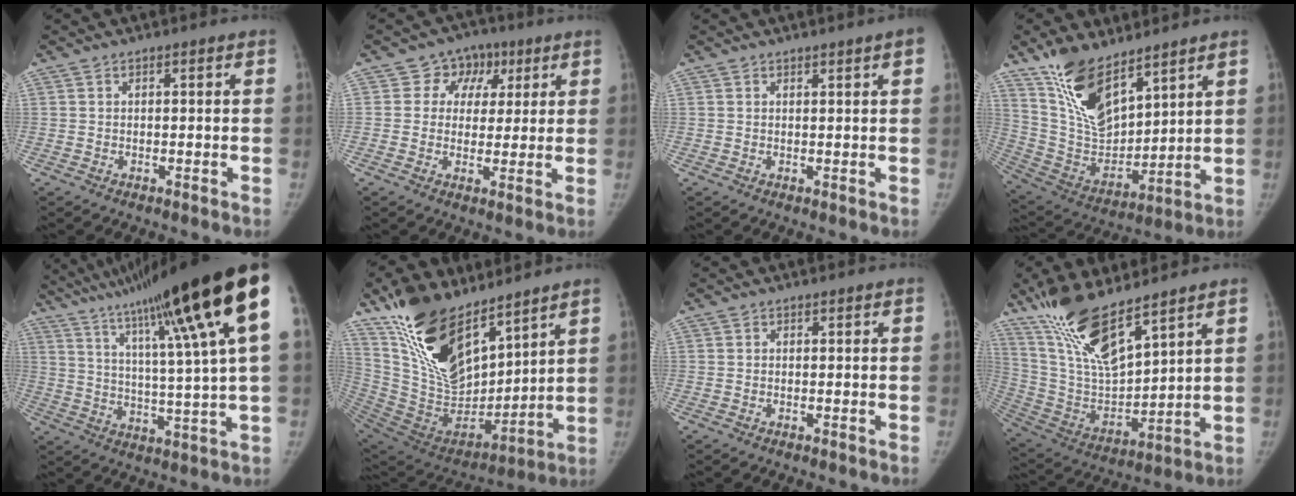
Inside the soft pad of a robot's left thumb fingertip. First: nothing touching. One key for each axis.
{"total": 7.3, "fx": 2.8, "fy": 6.4, "fz": 2.3, "tx": 0.009, "ty": 0.001, "tz": 0.036}
{"total": 2.4, "fx": 1.3, "fy": 0.0, "fz": 2.0, "tx": -0.029, "ty": 0.000, "tz": 0.018}
{"total": 16.5, "fx": 11.5, "fy": 7.1, "fz": 9.5, "tx": -0.133, "ty": -0.066, "tz": 0.233}
{"total": 25.9, "fx": 14.7, "fy": 0.9, "fz": 21.3, "tx": -0.329, "ty": -0.044, "tz": 0.224}
{"total": 25.0, "fx": 16.8, "fy": 11.4, "fz": 14.6, "tx": -0.231, "ty": -0.072, "tz": 0.315}
{"total": 0.0}
{"total": 17.5, "fx": 12.6, "fy": 4.8, "fz": 11.2, "tx": -0.197, "ty": -0.063, "tz": 0.256}